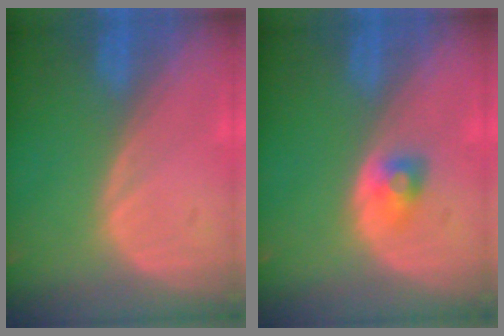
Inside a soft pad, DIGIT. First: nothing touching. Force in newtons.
{"total": 2.4, "press": 2.2, "slide": 0.7}